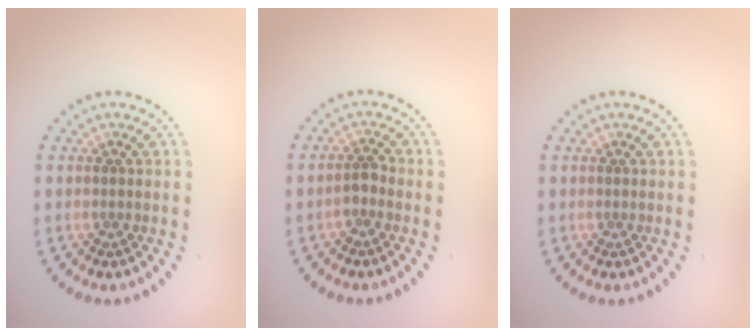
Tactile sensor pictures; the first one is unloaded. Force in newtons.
{"total": 1.4, "press": 1.2, "slide": 0.8}
{"total": 0.0}